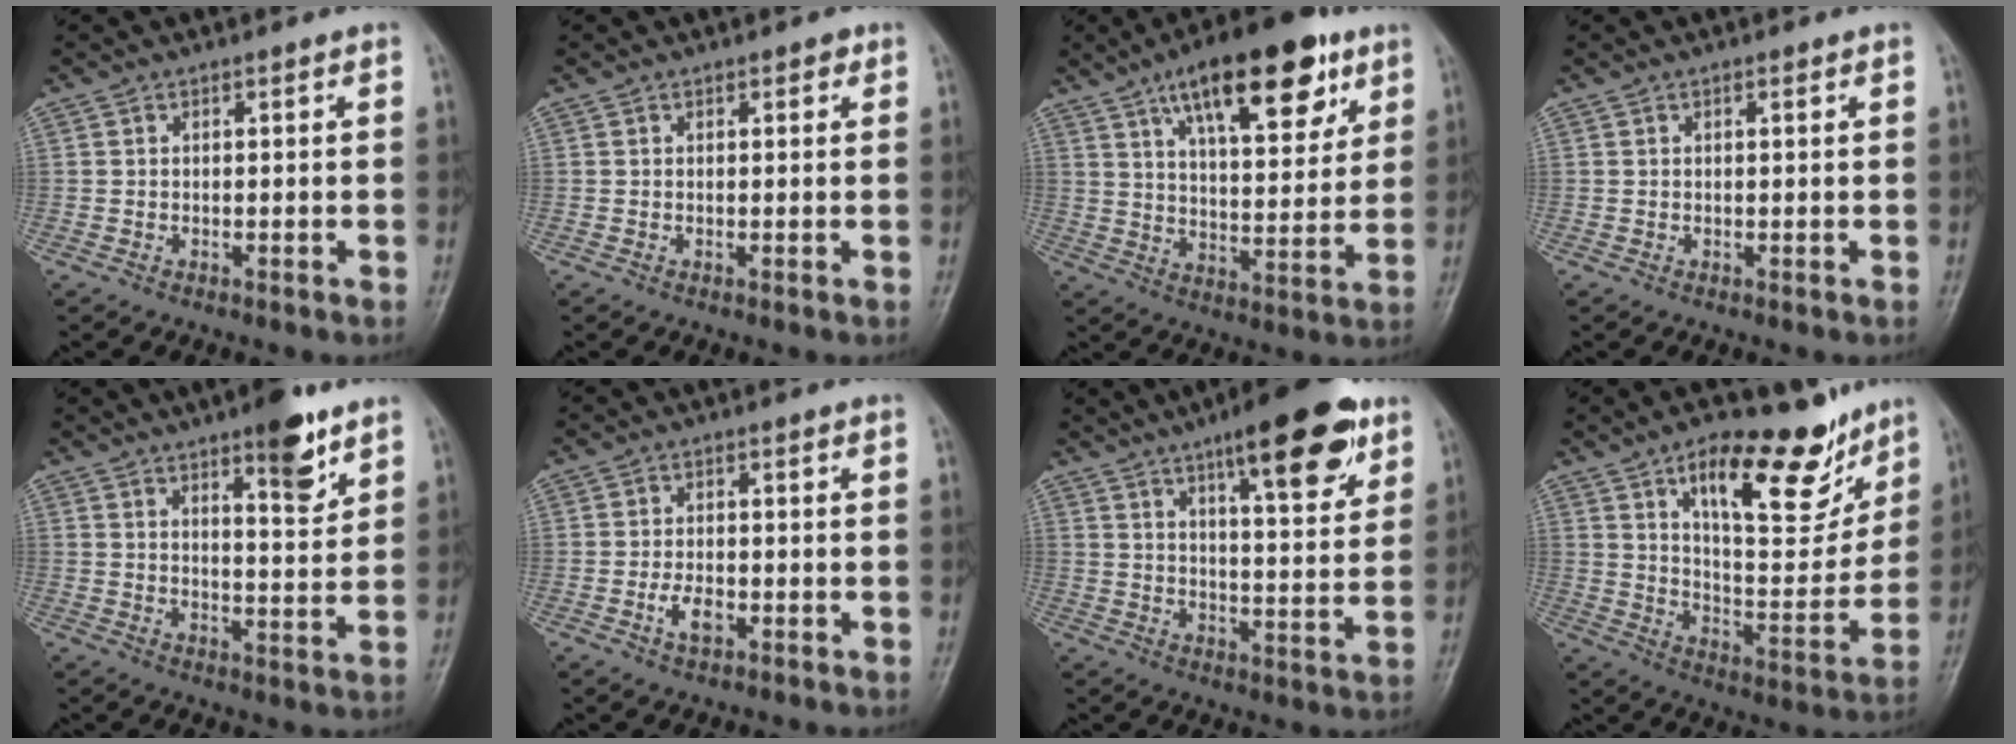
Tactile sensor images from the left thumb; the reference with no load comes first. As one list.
[{"total": 1.2, "force": [0.7, 0.7, 0.7], "torque": [-0.001, -0.001, 0.005]}, {"total": 20.2, "force": [10.9, 8.0, 15.0], "torque": [-0.193, -0.031, 0.173]}, {"total": 0.7, "force": [0.4, 0.2, 0.5], "torque": [-0.010, -0.001, 0.005]}, {"total": 8.8, "force": [5.6, 2.4, 6.3], "torque": [-0.074, -0.036, 0.081]}, {"total": 3.6, "force": [-1.4, 2.0, 2.7], "torque": [-0.049, 0.005, -0.024]}, {"total": 16.9, "force": [9.8, 4.8, 12.9], "torque": [-0.156, -0.040, 0.142]}, {"total": 20.6, "force": [12.2, 8.2, 14.3], "torque": [-0.162, -0.068, 0.197]}]